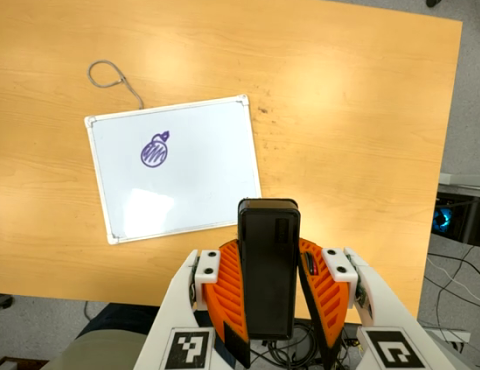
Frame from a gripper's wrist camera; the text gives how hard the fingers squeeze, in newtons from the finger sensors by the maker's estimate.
{"total": 8.2, "left": 6.6, "right": 9.8}